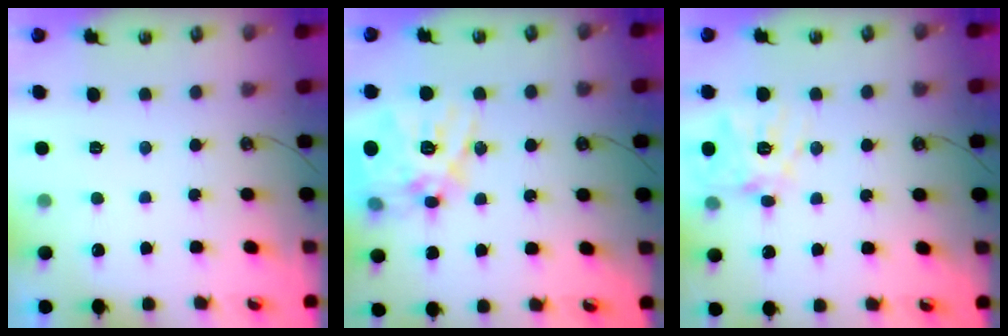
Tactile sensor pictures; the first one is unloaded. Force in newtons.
{"total": 21.8, "press": 21.5, "slide": 3.3}
{"total": 13.5, "press": 13.4, "slide": 1.5}